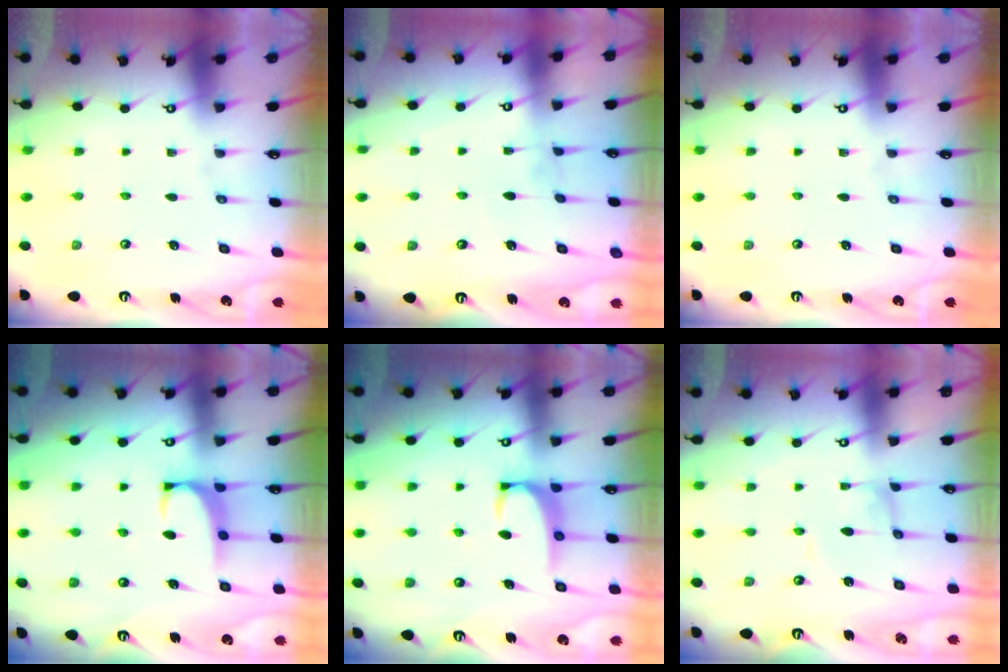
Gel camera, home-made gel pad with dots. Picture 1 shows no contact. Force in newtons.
{"total": 2.7, "press": 2.6, "slide": 0.2}
{"total": 0.0}
{"total": 1.5, "press": 1.2, "slide": 1.0}
{"total": 2.2, "press": 2.1, "slide": 0.6}
{"total": 2.2, "press": 2.2, "slide": 0.1}